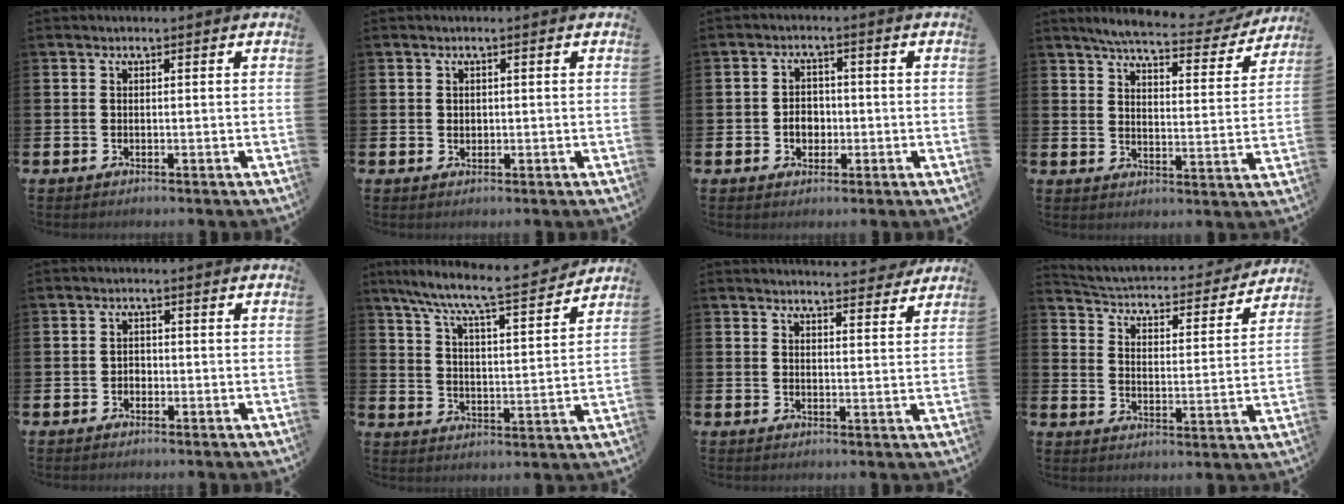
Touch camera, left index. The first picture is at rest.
{"total": 0.9, "force": [0.5, 0.7, 0.3], "torque": [0.006, 0.001, 0.006]}
{"total": 3.1, "force": [-0.8, 2.5, 1.7], "torque": [-0.016, -0.003, -0.022]}
{"total": 6.2, "force": [5.7, 0.8, 2.4], "torque": [-0.053, -0.037, 0.092]}
{"total": 1.3, "force": [-0.7, 1.0, 0.3], "torque": [-0.005, 0.001, -0.017]}
{"total": 8.6, "force": [7.9, 0.4, 3.4], "torque": [-0.088, -0.062, 0.129]}
{"total": 4.1, "force": [4.1, 0.1, 0.0], "torque": [0.006, -0.030, 0.071]}
{"total": 3.6, "force": [3.4, 1.1, 0.9], "torque": [-0.041, -0.037, 0.045]}